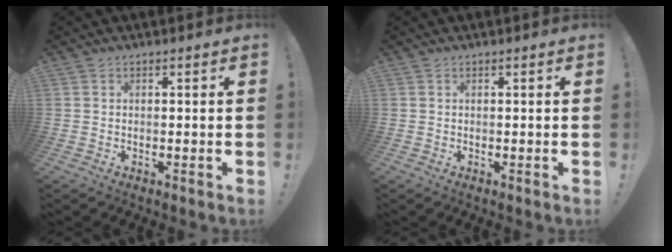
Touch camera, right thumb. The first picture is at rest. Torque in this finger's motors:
{"motor_torque": [-0.20, 0.05, -0.25, -0.04, 0.04]}